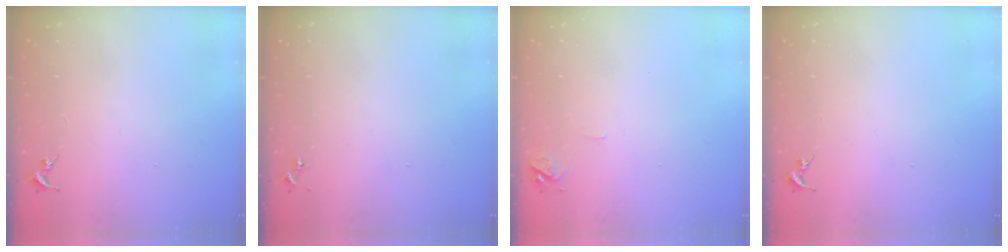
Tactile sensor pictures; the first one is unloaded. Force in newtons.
{"total": 0.0}
{"total": 6.3, "press": 6.3, "slide": 0.7}
{"total": 0.0}